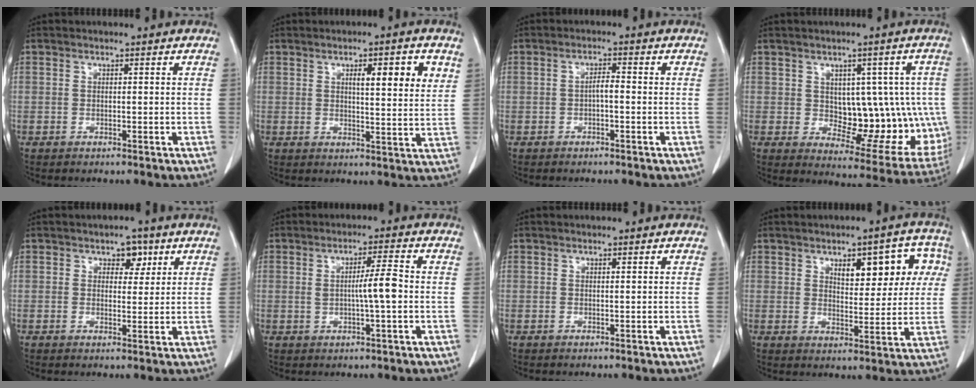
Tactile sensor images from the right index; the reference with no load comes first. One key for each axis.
{"total": 7.4, "fx": 3.2, "fy": 1.0, "fz": 6.6, "tx": -0.094, "ty": -0.001, "tz": 0.042}
{"total": 1.9, "fx": -0.4, "fy": 0.4, "fz": 1.8, "tx": -0.031, "ty": 0.005, "tz": -0.008}
{"total": 13.8, "fx": 0.5, "fy": 7.6, "fz": 11.5, "tx": -0.125, "ty": 0.014, "tz": 0.033}
{"total": 3.3, "fx": 1.7, "fy": 2.1, "fz": 1.9, "tx": -0.021, "ty": 0.006, "tz": 0.024}
{"total": 4.7, "fx": -0.1, "fy": 0.0, "fz": 4.7, "tx": -0.075, "ty": 0.002, "tz": 0.001}
{"total": 0.0}
{"total": 9.8, "fx": 3.7, "fy": 4.2, "fz": 8.0, "tx": -0.092, "ty": 0.027, "tz": 0.051}